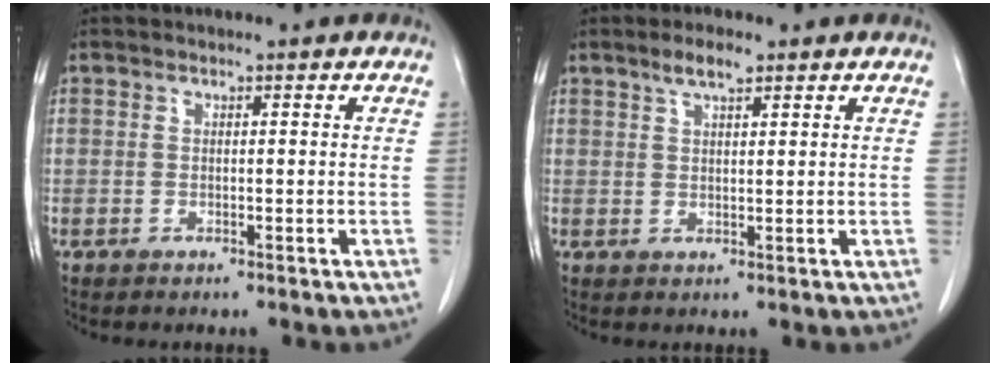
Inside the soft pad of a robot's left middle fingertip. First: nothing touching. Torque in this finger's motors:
{"motor_torque": [0.31, -0.23, 0.01, 0.03]}